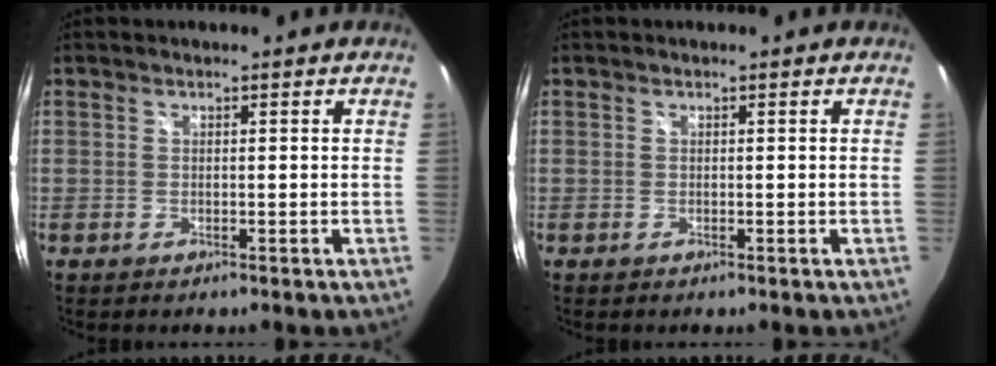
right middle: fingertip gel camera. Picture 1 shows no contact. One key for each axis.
{"total": 0.0}